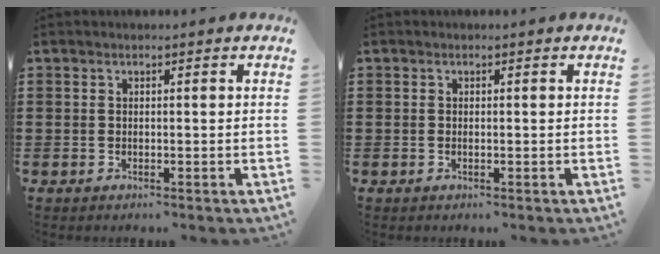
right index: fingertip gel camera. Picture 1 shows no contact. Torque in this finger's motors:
{"motor_torque": [-0.12, 0.83, 0.02, 0.01]}